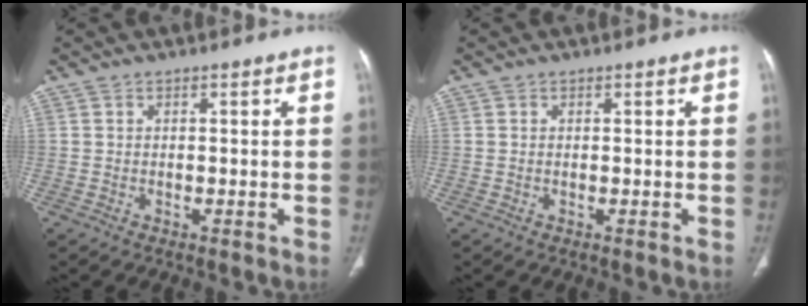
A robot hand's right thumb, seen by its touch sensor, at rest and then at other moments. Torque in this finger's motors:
{"motor_torque": [1.44, 1.24, 0.01, -0.42, -0.02]}